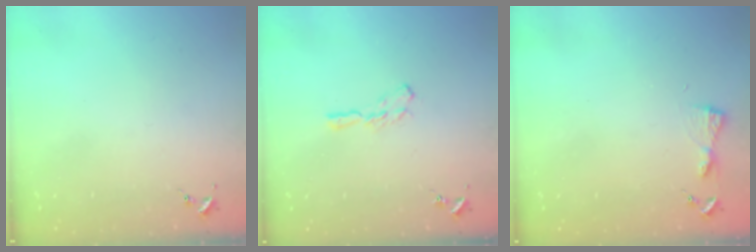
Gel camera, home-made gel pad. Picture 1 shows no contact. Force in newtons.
{"total": 5.8, "press": 5.8, "slide": 0.5}
{"total": 3.9, "press": 3.9, "slide": 0.4}